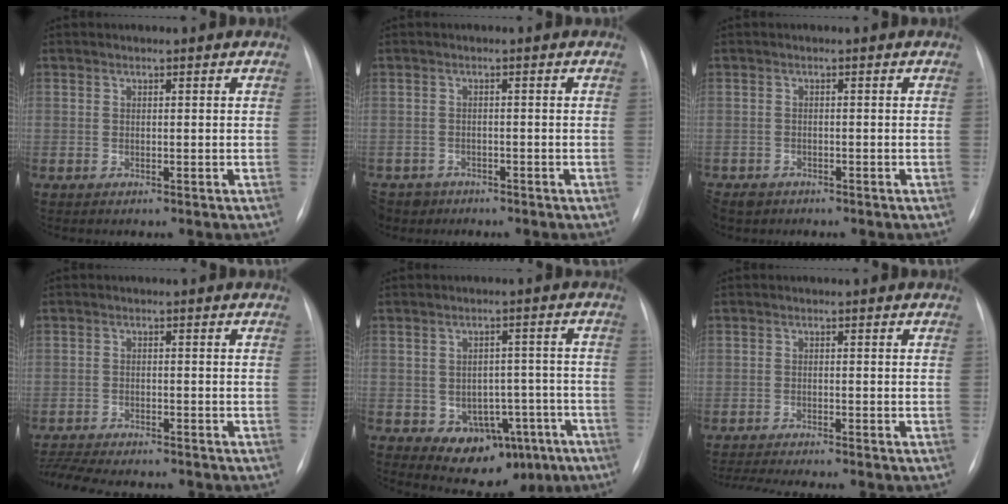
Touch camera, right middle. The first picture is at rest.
{"total": 6.0, "force": [-4.4, 4.0, 0.5], "torque": [-0.015, -0.002, -0.074]}
{"total": 3.6, "force": [-2.8, 2.3, 0.5], "torque": [-0.007, -0.001, -0.045]}
{"total": 11.9, "force": [-10.7, 2.3, 4.6], "torque": [-0.087, -0.004, -0.153]}
{"total": 11.0, "force": [-5.5, 7.5, 5.9], "torque": [-0.051, 0.032, -0.061]}
{"total": 8.3, "force": [-7.4, -0.2, 3.7], "torque": [-0.046, -0.014, -0.113]}